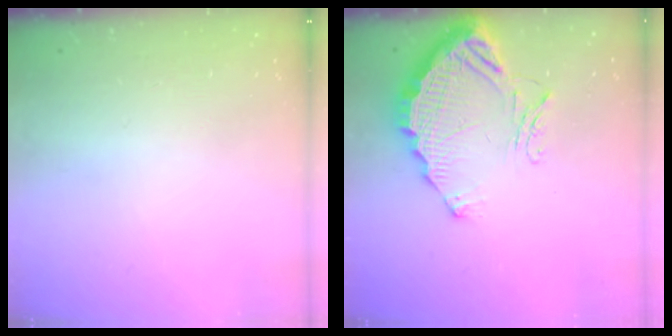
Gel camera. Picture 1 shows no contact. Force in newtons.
{"total": 13.9, "press": 13.8, "slide": 1.0}